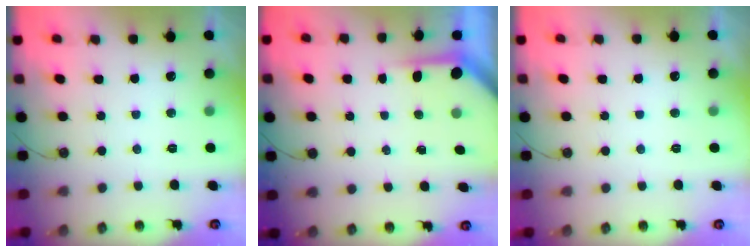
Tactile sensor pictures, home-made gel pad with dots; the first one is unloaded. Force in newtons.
{"total": 3.9, "press": 3.8, "slide": 0.3}
{"total": 0.0}